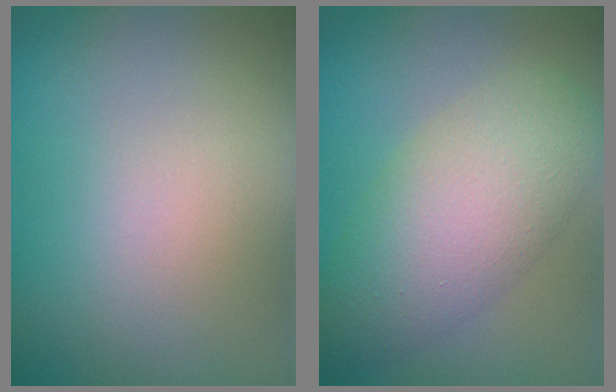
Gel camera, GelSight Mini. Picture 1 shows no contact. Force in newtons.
{"total": 6.4, "press": 6.4, "slide": 0.0}